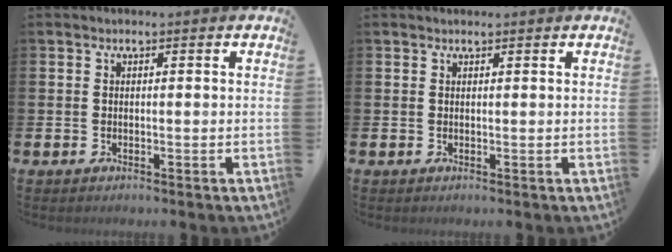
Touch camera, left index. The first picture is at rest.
{"total": 0.6, "force": [0.5, 0.1, 0.2], "torque": [0.010, -0.004, 0.007]}